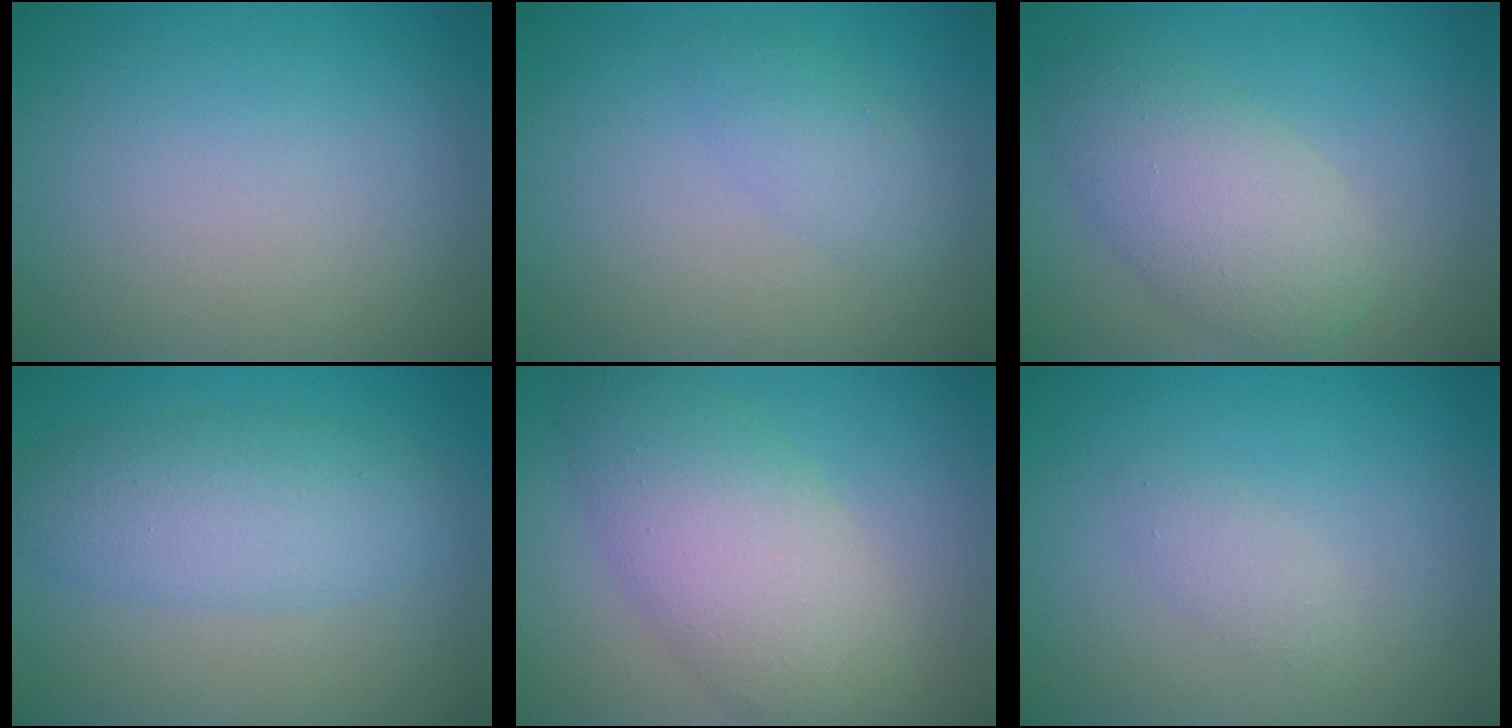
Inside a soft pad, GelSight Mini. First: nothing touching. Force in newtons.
{"total": 1.9, "press": 1.9, "slide": 0.0}
{"total": 5.1, "press": 5.1, "slide": 0.2}
{"total": 4.8, "press": 4.8, "slide": 0.1}
{"total": 7.1, "press": 7.1, "slide": 0.4}
{"total": 1.2, "press": 1.2, "slide": 0.0}